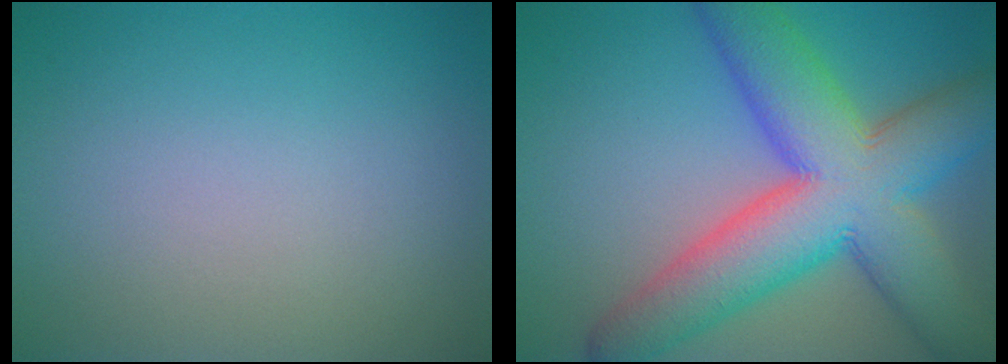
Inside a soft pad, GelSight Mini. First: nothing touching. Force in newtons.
{"total": 12.6, "press": 12.6, "slide": 0.5}